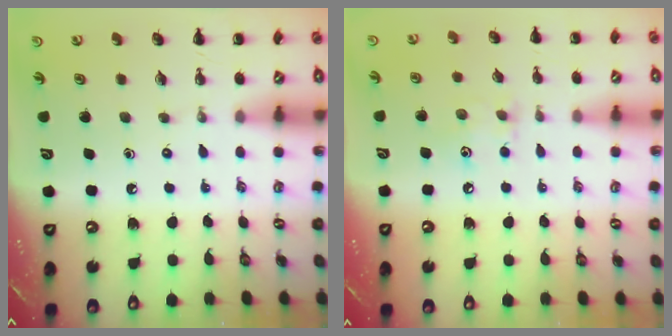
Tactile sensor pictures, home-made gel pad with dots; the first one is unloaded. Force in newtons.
{"total": 6.3, "press": 6.2, "slide": 1.1}